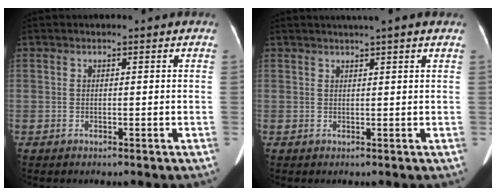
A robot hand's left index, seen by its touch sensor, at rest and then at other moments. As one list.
[{"total": 4.4, "force": [3.5, -0.1, 2.6], "torque": [-0.039, 0.028, 0.047]}]